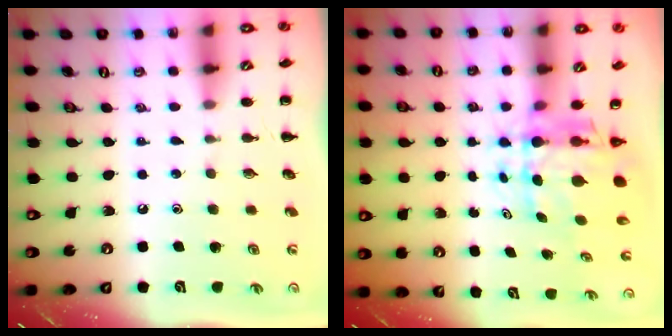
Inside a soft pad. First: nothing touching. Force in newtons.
{"total": 7.8, "press": 7.3, "slide": 2.7}